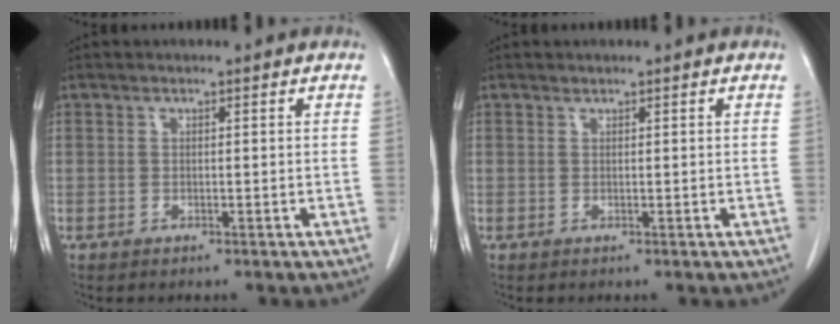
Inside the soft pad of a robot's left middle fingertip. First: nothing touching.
{"total": 0.0}